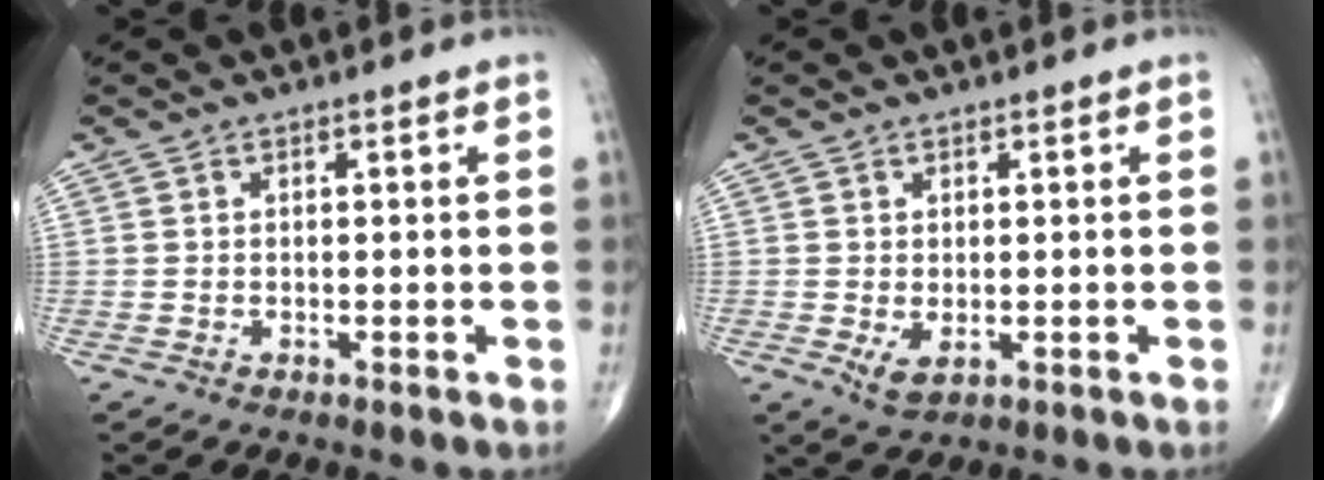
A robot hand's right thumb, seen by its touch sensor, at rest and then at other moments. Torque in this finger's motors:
{"motor_torque": [-0.26, 0.20, 0.32, -0.03, 0.08]}